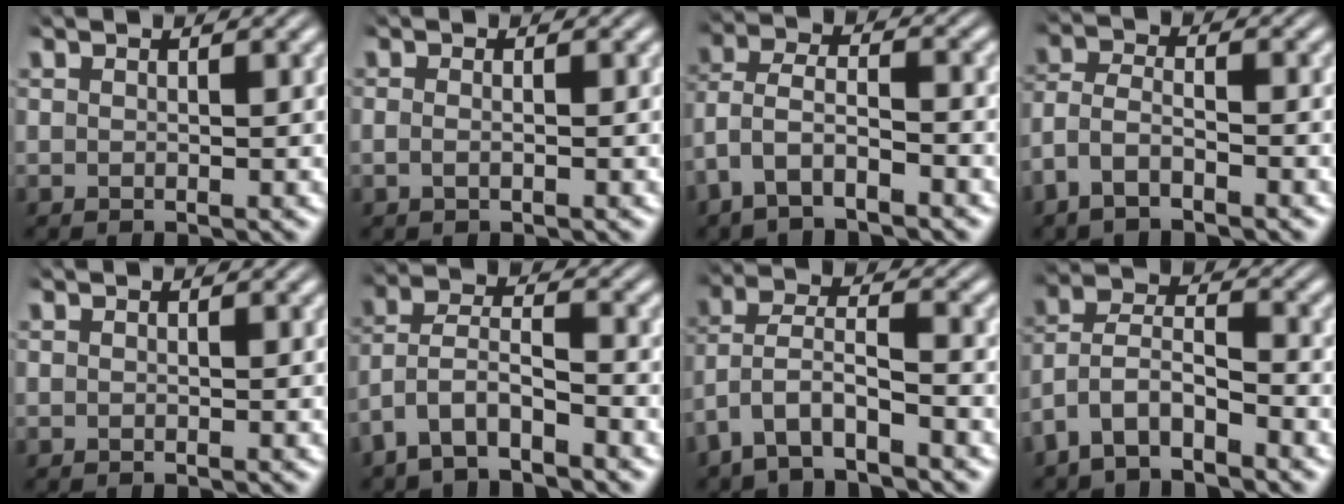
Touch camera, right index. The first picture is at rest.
{"total": 0.8, "force": [-0.3, 0.1, 0.7], "torque": [-0.024, 0.000, -0.005]}
{"total": 4.6, "force": [-1.2, 3.7, 2.5], "torque": [-0.085, -0.023, -0.016]}
{"total": 4.9, "force": [-2.0, 3.8, 2.3], "torque": [-0.074, -0.015, -0.036]}
{"total": 0.0}
{"total": 6.7, "force": [-2.3, 5.6, 2.8], "torque": [-0.102, -0.025, -0.040]}
{"total": 4.8, "force": [-1.2, 3.8, 2.7], "torque": [-0.096, -0.021, -0.014]}
{"total": 7.9, "force": [-2.4, 6.9, 3.1], "torque": [-0.104, -0.023, -0.051]}